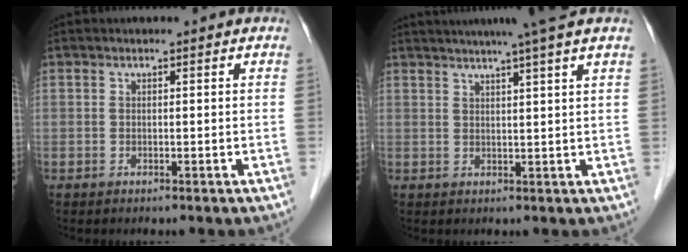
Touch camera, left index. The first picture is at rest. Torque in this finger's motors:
{"motor_torque": [0.26, -0.66, 0.24, 0.12]}